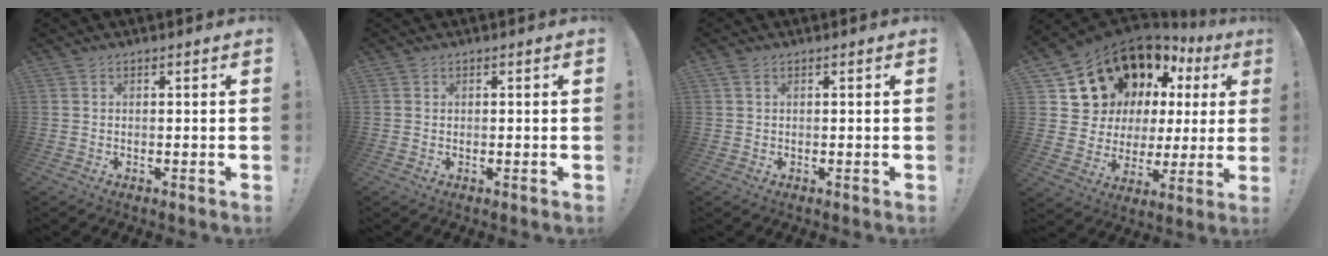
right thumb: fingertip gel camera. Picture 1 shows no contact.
{"total": 0.7, "force": [0.3, 0.6, 0.0], "torque": [-0.003, 0.003, 0.007]}
{"total": 1.4, "force": [0.6, 0.7, 1.0], "torque": [-0.019, 0.001, 0.011]}
{"total": 15.9, "force": [10.9, 9.4, 6.9], "torque": [-0.110, -0.085, 0.214]}